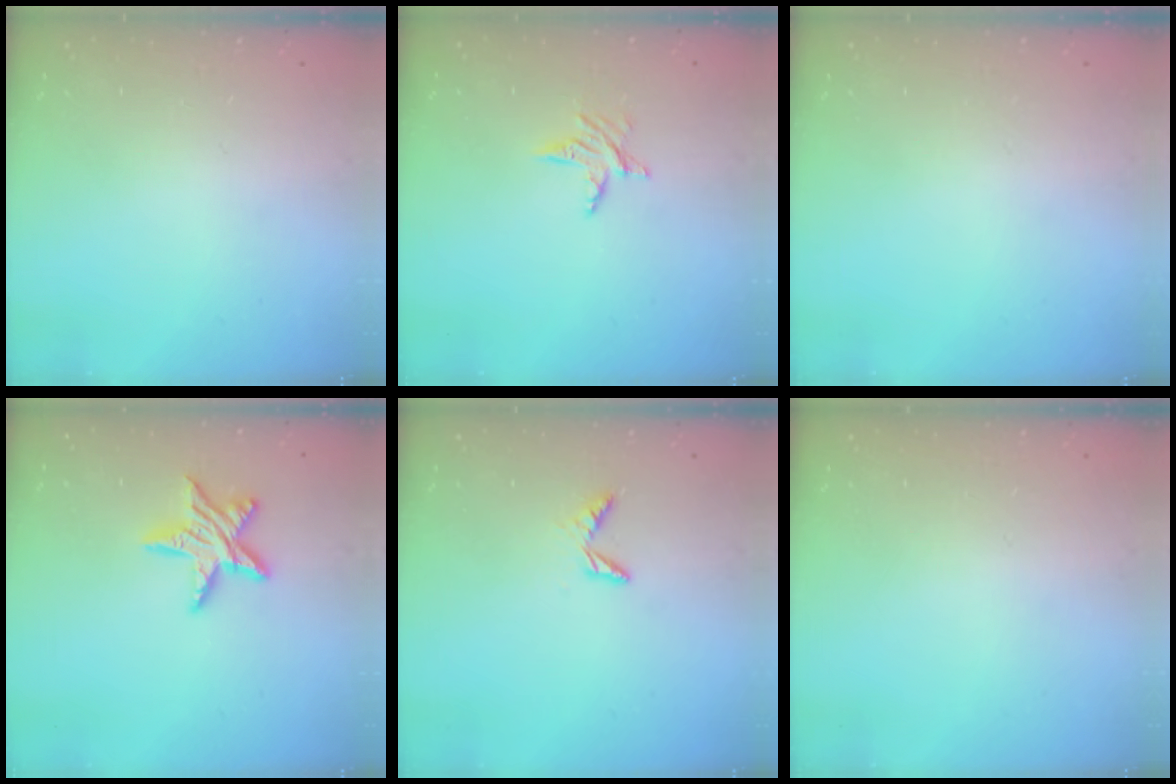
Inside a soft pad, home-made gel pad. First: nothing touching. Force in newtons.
{"total": 5.6, "press": 5.6, "slide": 0.5}
{"total": 0.0}
{"total": 11.3, "press": 11.2, "slide": 0.7}
{"total": 4.7, "press": 4.7, "slide": 0.5}
{"total": 0.0}